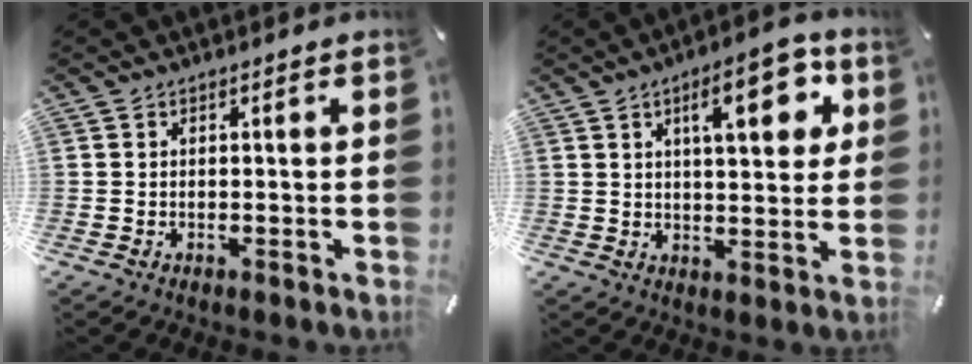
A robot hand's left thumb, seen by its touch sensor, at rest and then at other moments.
{"total": 12.3, "force": [5.1, 4.8, 10.2], "torque": [-0.138, -0.013, 0.077]}